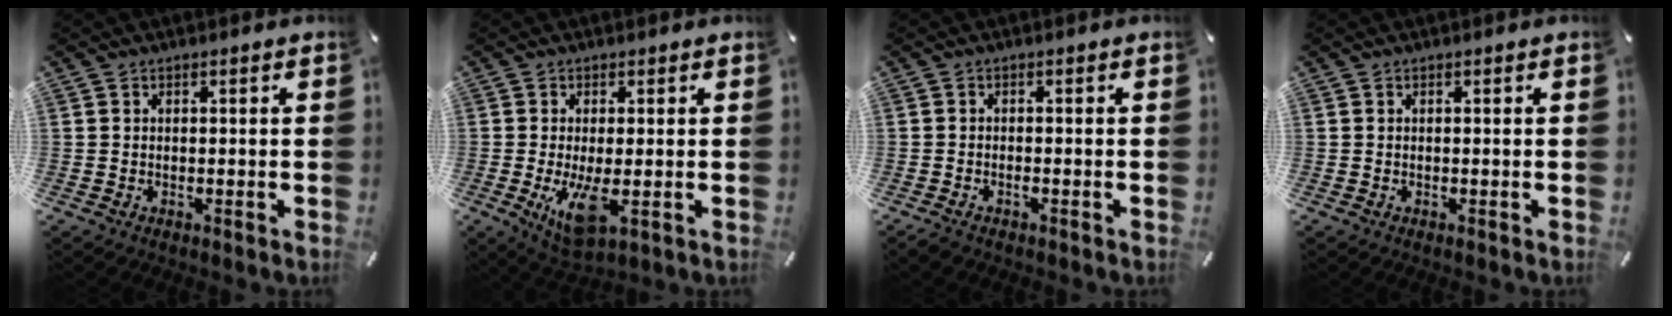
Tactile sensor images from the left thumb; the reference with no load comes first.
{"total": 9.0, "force": [-1.3, 3.3, 8.3], "torque": [-0.149, -0.029, -0.020]}
{"total": 1.2, "force": [-1.0, 0.3, 0.7], "torque": [-0.013, -0.001, -0.018]}
{"total": 0.0}